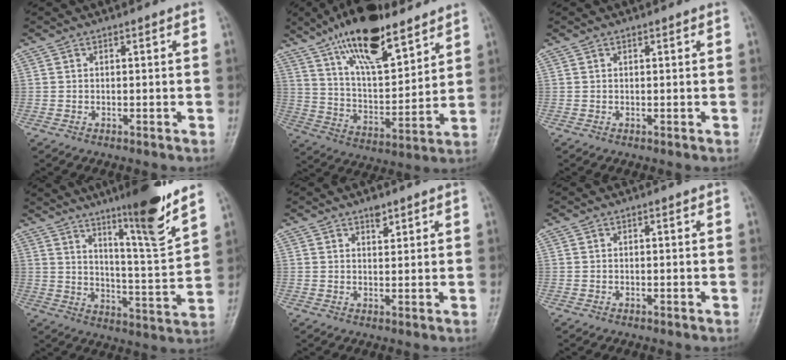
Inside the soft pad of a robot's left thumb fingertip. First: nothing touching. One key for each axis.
{"total": 19.9, "fx": 13.2, "fy": 7.3, "fz": 12.9, "tx": -0.192, "ty": -0.057, "tz": 0.236}
{"total": 0.0}
{"total": 14.8, "fx": 10.4, "fy": 0.9, "fz": 10.6, "tx": -0.150, "ty": -0.074, "tz": 0.166}
{"total": 2.3, "fx": 1.7, "fy": 1.1, "fz": 1.2, "tx": -0.009, "ty": -0.011, "tz": 0.027}
{"total": 0.0}